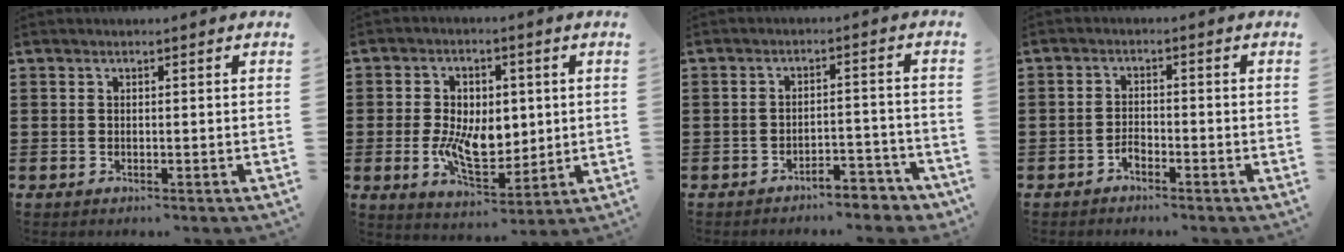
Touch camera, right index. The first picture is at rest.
{"total": 9.0, "force": [-0.2, 5.8, 7.0], "torque": [-0.132, 0.005, -0.004]}
{"total": 4.1, "force": [-3.9, 0.5, 1.0], "torque": [-0.020, 0.006, -0.080]}
{"total": 1.7, "force": [-1.4, 0.8, 0.6], "torque": [-0.017, 0.001, -0.028]}